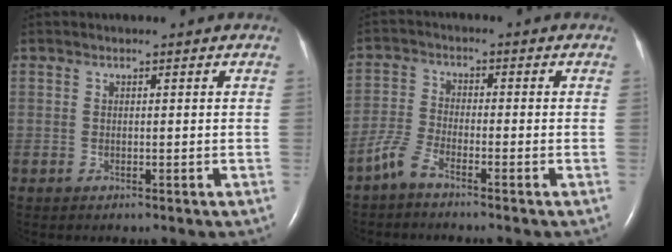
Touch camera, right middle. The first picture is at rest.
{"total": 3.6, "force": [-3.0, 0.5, 2.0], "torque": [-0.053, -0.004, -0.070]}